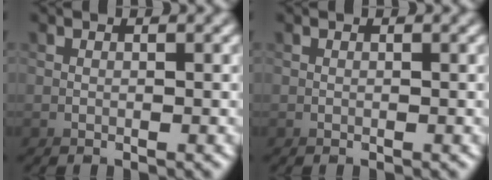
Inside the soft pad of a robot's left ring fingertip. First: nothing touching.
{"total": 0.0}